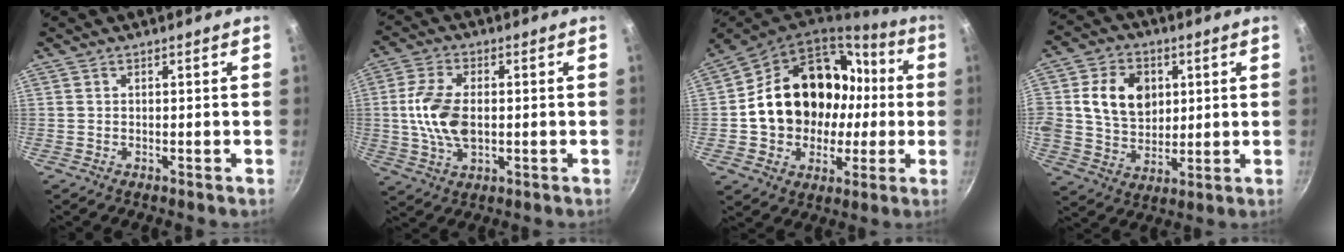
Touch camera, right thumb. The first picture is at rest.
{"total": 10.4, "force": [-0.1, 6.0, 8.5], "torque": [-0.163, 0.008, -0.005]}
{"total": 24.0, "force": [1.3, 19.1, 14.4], "torque": [-0.217, 0.050, 0.040]}
{"total": 13.7, "force": [2.8, 10.6, 8.1], "torque": [-0.121, 0.000, 0.046]}